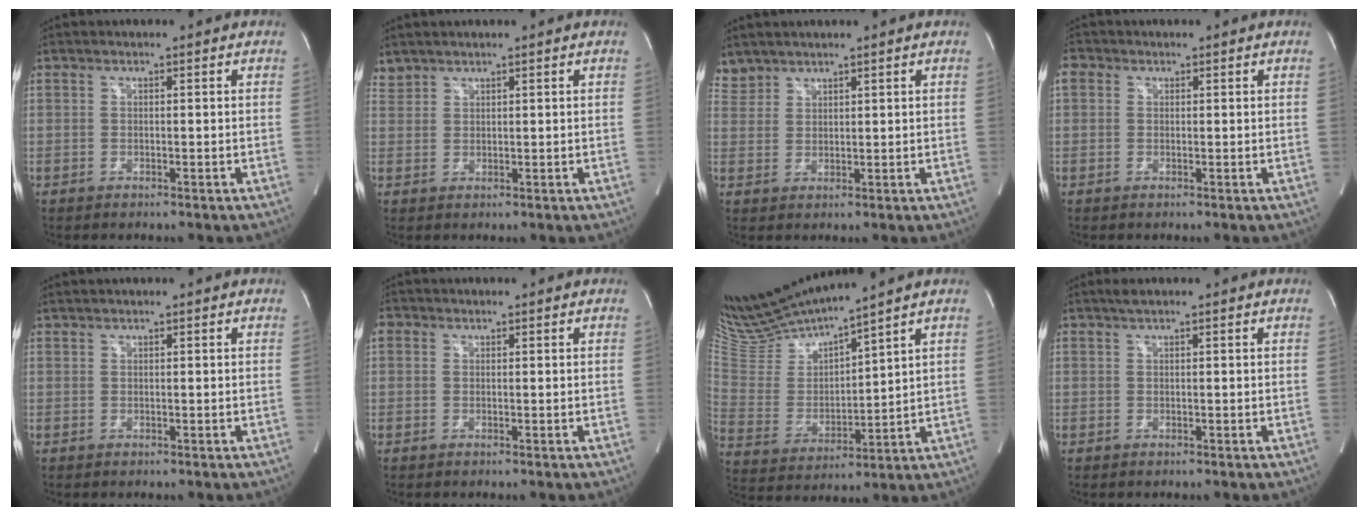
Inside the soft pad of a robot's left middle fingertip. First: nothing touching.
{"total": 1.9, "force": [1.8, 0.5, -0.2], "torque": [0.001, 0.011, 0.040]}
{"total": 3.1, "force": [2.9, 1.1, -0.3], "torque": [0.006, 0.013, 0.063]}
{"total": 2.0, "force": [0.7, 1.7, 0.7], "torque": [-0.013, 0.015, 0.012]}
{"total": 0.6, "force": [0.6, -0.1, 0.1], "torque": [-0.008, 0.011, 0.018]}
{"total": 1.5, "force": [0.6, 1.3, 0.4], "torque": [-0.005, 0.012, 0.010]}
{"total": 13.6, "force": [12.8, -0.6, 4.7], "torque": [-0.103, -0.010, 0.262]}
{"total": 1.2, "force": [0.8, 0.0, 0.8], "torque": [-0.019, 0.013, 0.016]}